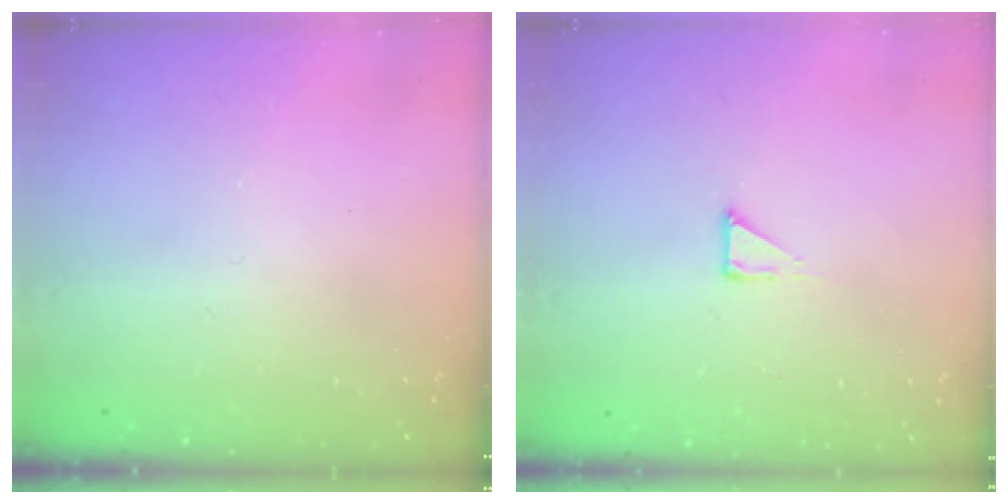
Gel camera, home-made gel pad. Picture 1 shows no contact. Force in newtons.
{"total": 2.1, "press": 2.1, "slide": 0.1}